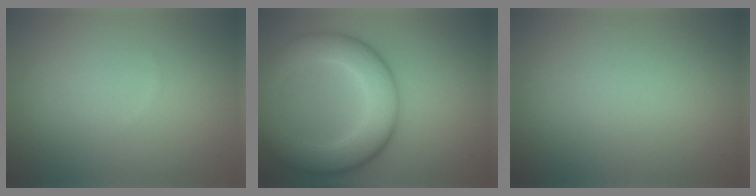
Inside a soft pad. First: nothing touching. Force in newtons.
{"total": 8.7, "press": 8.7, "slide": 0.1}
{"total": 0.0}